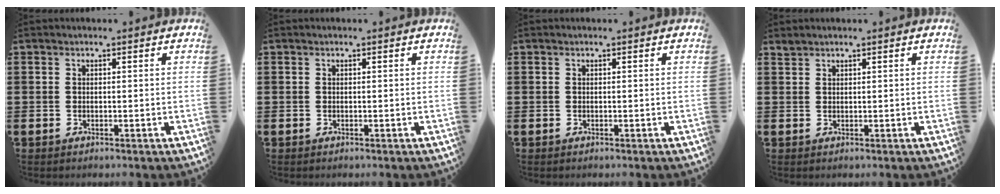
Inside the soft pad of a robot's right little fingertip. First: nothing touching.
{"total": 0.0}
{"total": 0.0}
{"total": 0.8, "force": [0.8, 0.1, -0.1], "torque": [0.010, -0.002, 0.013]}